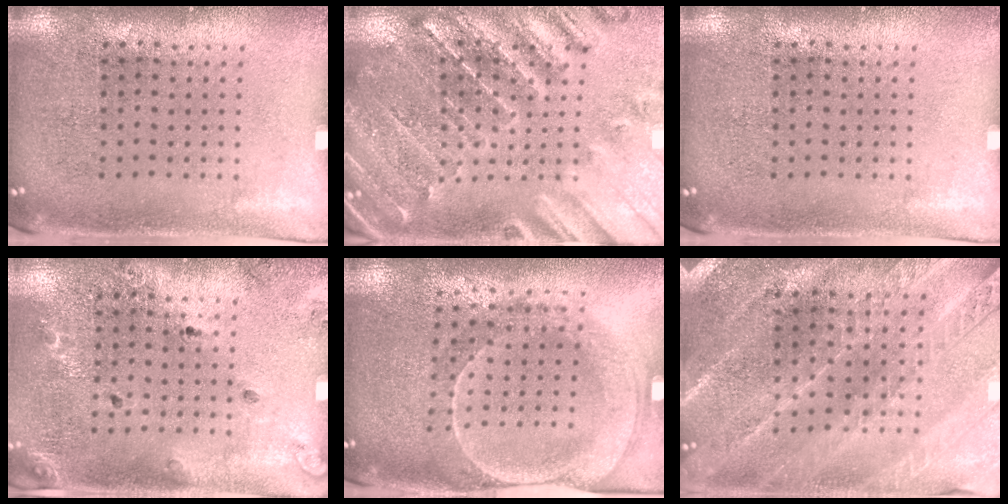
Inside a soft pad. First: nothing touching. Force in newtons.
{"total": 1.3, "press": 1.3, "slide": 0.4}
{"total": 0.0}
{"total": 1.3, "press": 1.3, "slide": 0.3}
{"total": 1.9, "press": 1.8, "slide": 0.6}
{"total": 2.4, "press": 2.4, "slide": 0.2}